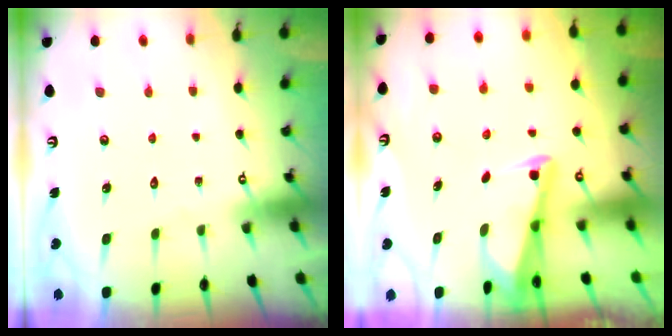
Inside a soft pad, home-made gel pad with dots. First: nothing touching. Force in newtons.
{"total": 2.5, "press": 2.5, "slide": 0.2}